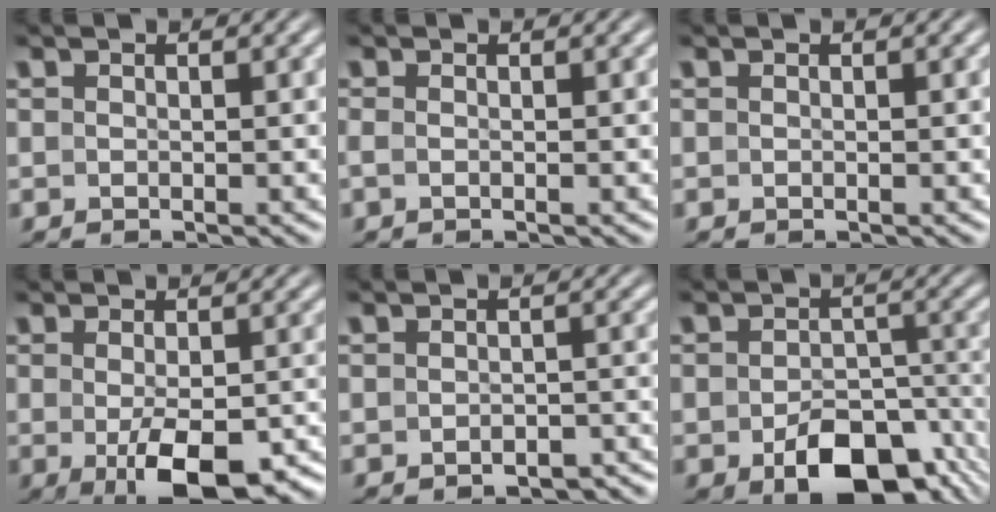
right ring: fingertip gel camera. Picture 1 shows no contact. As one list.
[{"total": 0.9, "force": [-0.6, 0.3, 0.6], "torque": [-0.025, -0.010, -0.005]}, {"total": 0.0}, {"total": 6.3, "force": [-3.1, 2.0, 5.1], "torque": [-0.076, -0.027, -0.027]}, {"total": 2.3, "force": [-2.3, 0.5, 0.4], "torque": [-0.007, -0.007, -0.033]}, {"total": 7.8, "force": [-5.1, 3.4, 4.9], "torque": [-0.060, -0.022, -0.065]}]